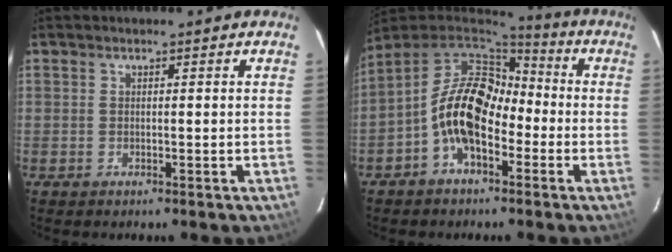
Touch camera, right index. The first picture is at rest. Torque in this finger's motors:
{"motor_torque": [2.14, 0.00, 1.05, 0.21]}